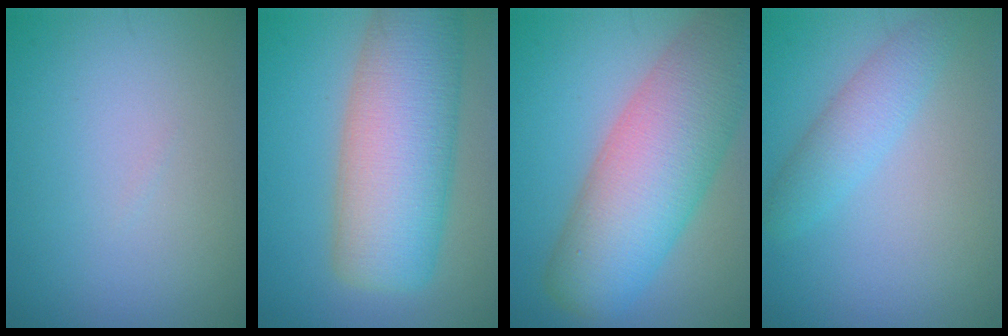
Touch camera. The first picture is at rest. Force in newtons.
{"total": 11.1, "press": 11.1, "slide": 0.7}
{"total": 10.9, "press": 10.9, "slide": 0.8}
{"total": 2.8, "press": 2.8, "slide": 0.1}